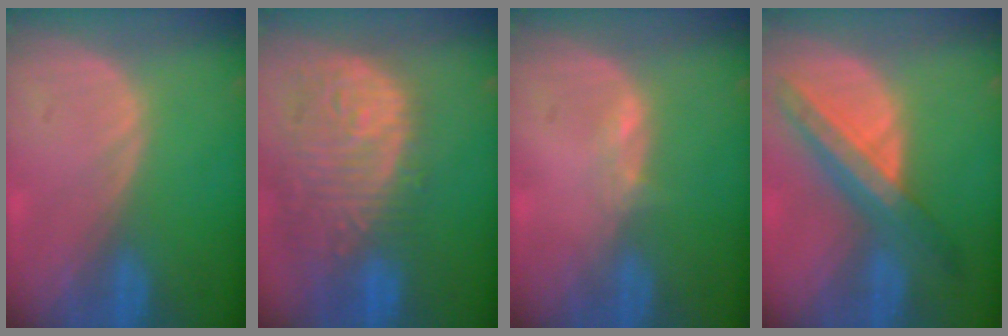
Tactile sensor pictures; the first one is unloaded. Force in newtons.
{"total": 13.8, "press": 11.5, "slide": 7.7}
{"total": 1.3, "press": 1.2, "slide": 0.5}
{"total": 8.4, "press": 7.4, "slide": 4.0}